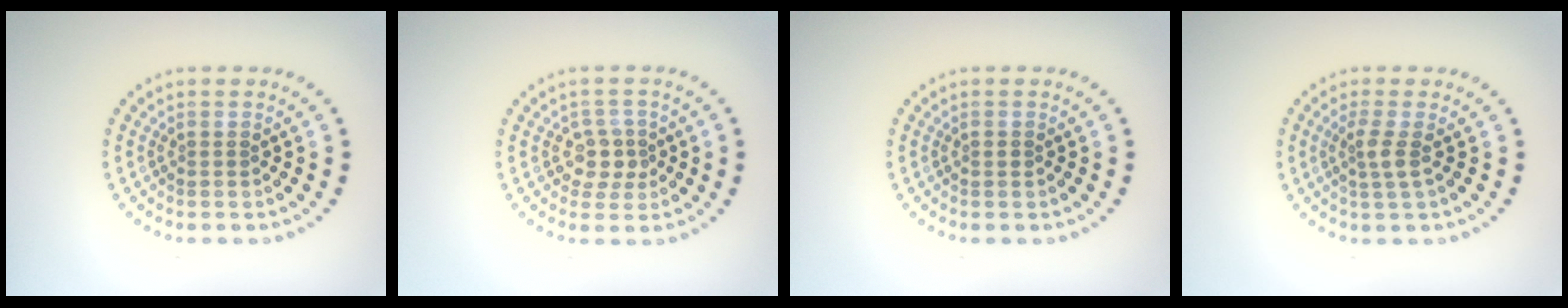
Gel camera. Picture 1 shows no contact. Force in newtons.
{"total": 2.5, "press": 2.2, "slide": 1.1}
{"total": 0.5, "press": 0.5, "slide": 0.0}
{"total": 1.7, "press": 1.4, "slide": 1.0}